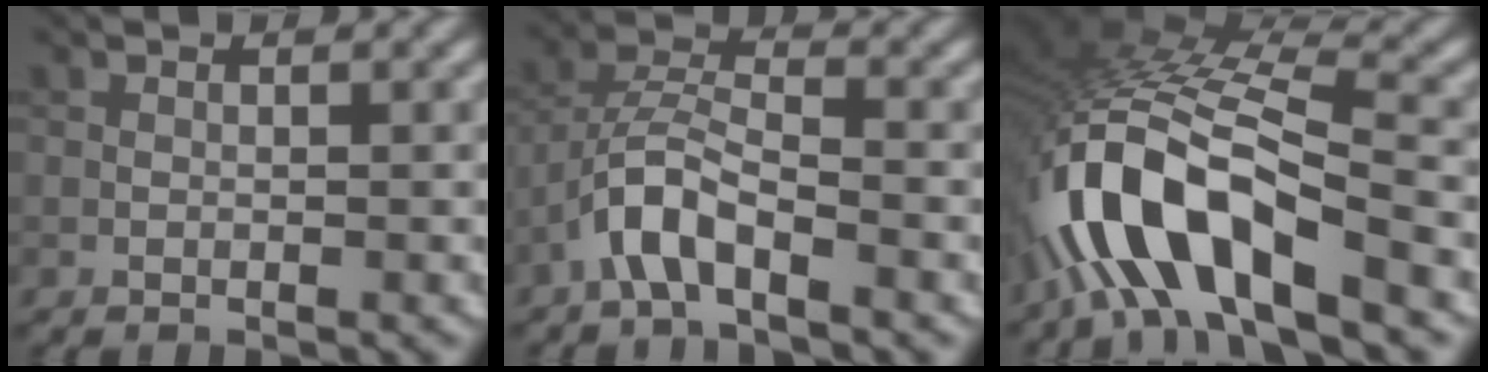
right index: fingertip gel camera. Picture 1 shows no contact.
{"total": 4.3, "force": [-2.6, 1.3, 3.2], "torque": [-0.062, 0.015, -0.056]}
{"total": 11.9, "force": [-5.9, 4.7, 9.2], "torque": [-0.178, 0.009, -0.112]}